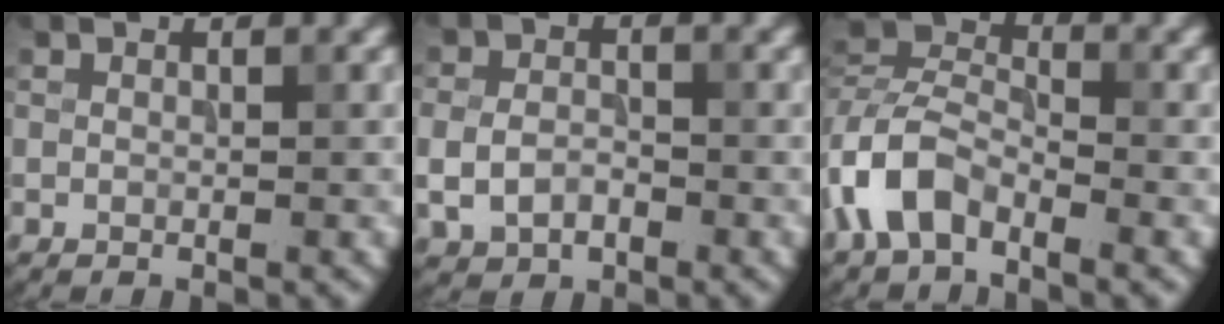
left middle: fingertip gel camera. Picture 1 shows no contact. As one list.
[{"total": 3.1, "force": [-0.9, 2.2, 1.9], "torque": [-0.041, -0.004, -0.020]}, {"total": 5.9, "force": [-3.4, 3.2, 3.7], "torque": [-0.071, 0.009, -0.078]}]